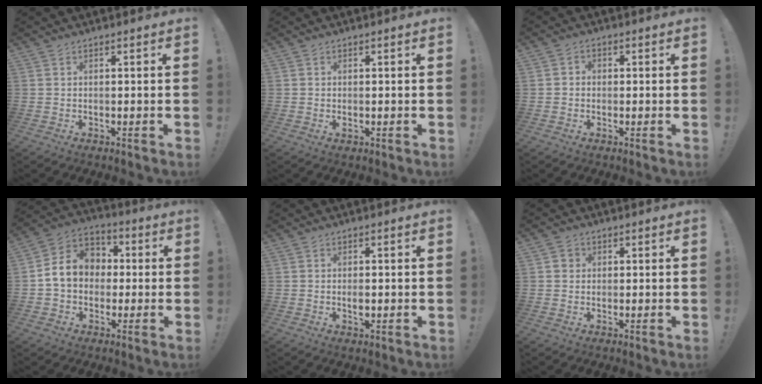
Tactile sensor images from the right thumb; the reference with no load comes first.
{"total": 0.0}
{"total": 2.2, "force": [-0.7, 1.8, 1.0], "torque": [-0.015, 0.008, -0.013]}
{"total": 12.1, "force": [0.4, 10.2, 6.4], "torque": [-0.096, 0.015, 0.017]}
{"total": 2.0, "force": [-0.5, 1.1, 1.5], "torque": [-0.012, -0.003, -0.010]}
{"total": 2.6, "force": [0.5, 2.5, 0.7], "torque": [-0.011, 0.007, 0.009]}